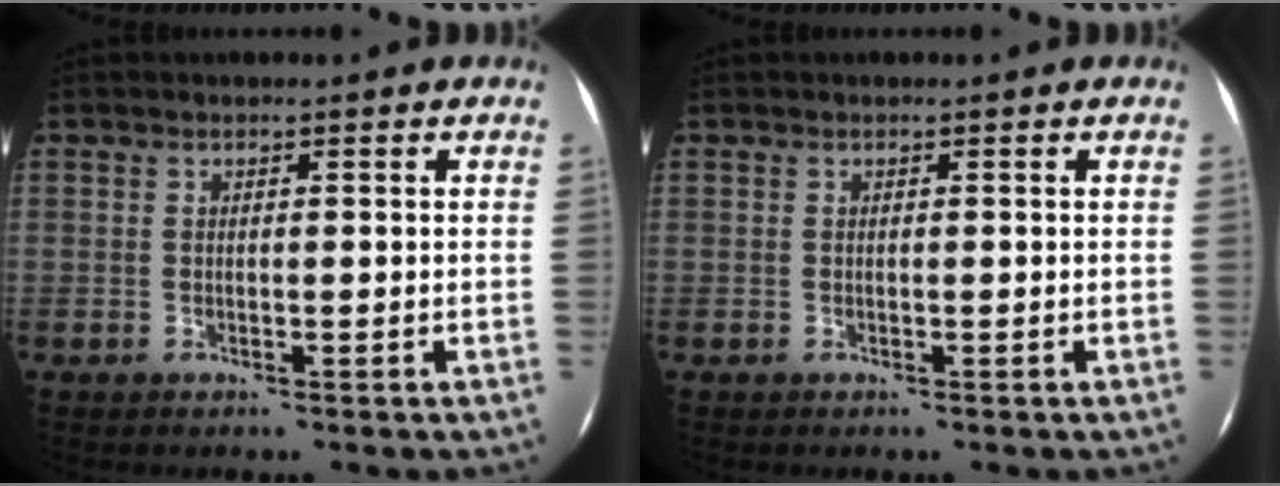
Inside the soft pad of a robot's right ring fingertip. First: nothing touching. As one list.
[{"total": 0.0}]